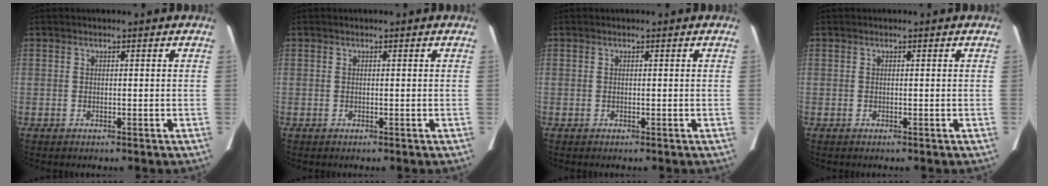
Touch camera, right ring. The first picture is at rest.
{"total": 0.0}
{"total": 0.0}
{"total": 0.0}